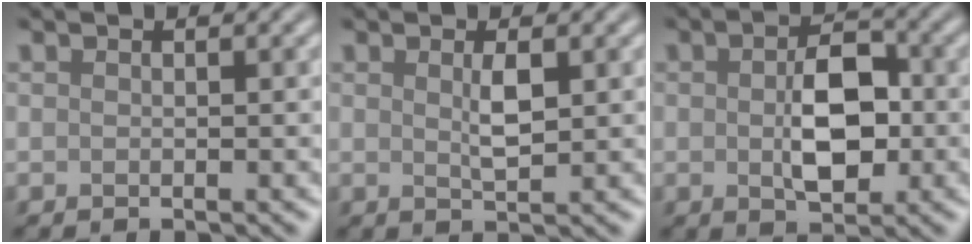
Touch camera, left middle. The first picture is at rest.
{"total": 1.9, "force": [0.6, 0.5, 1.7], "torque": [-0.036, -0.003, 0.012]}
{"total": 5.6, "force": [-0.3, 3.1, 4.6], "torque": [-0.082, -0.002, -0.002]}